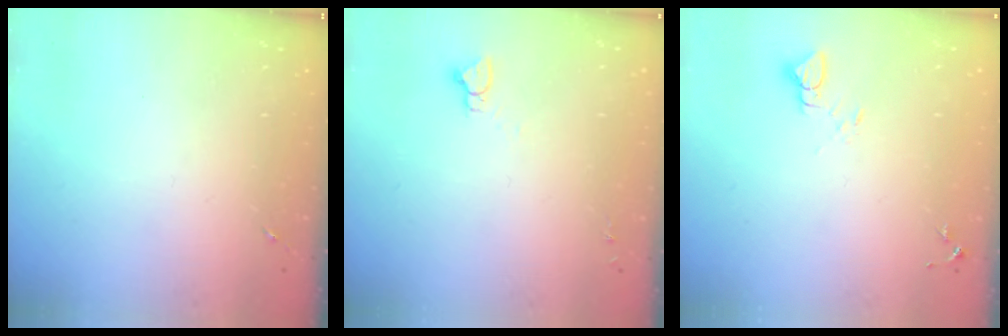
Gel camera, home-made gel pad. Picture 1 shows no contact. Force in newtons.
{"total": 2.9, "press": 2.9, "slide": 0.2}
{"total": 3.1, "press": 3.1, "slide": 0.1}